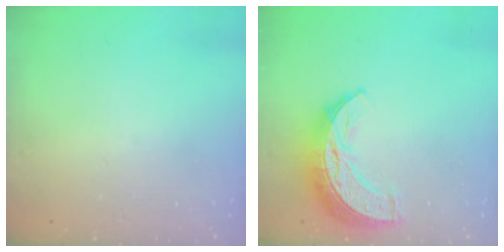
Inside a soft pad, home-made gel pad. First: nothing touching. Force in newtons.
{"total": 14.1, "press": 14.1, "slide": 0.6}